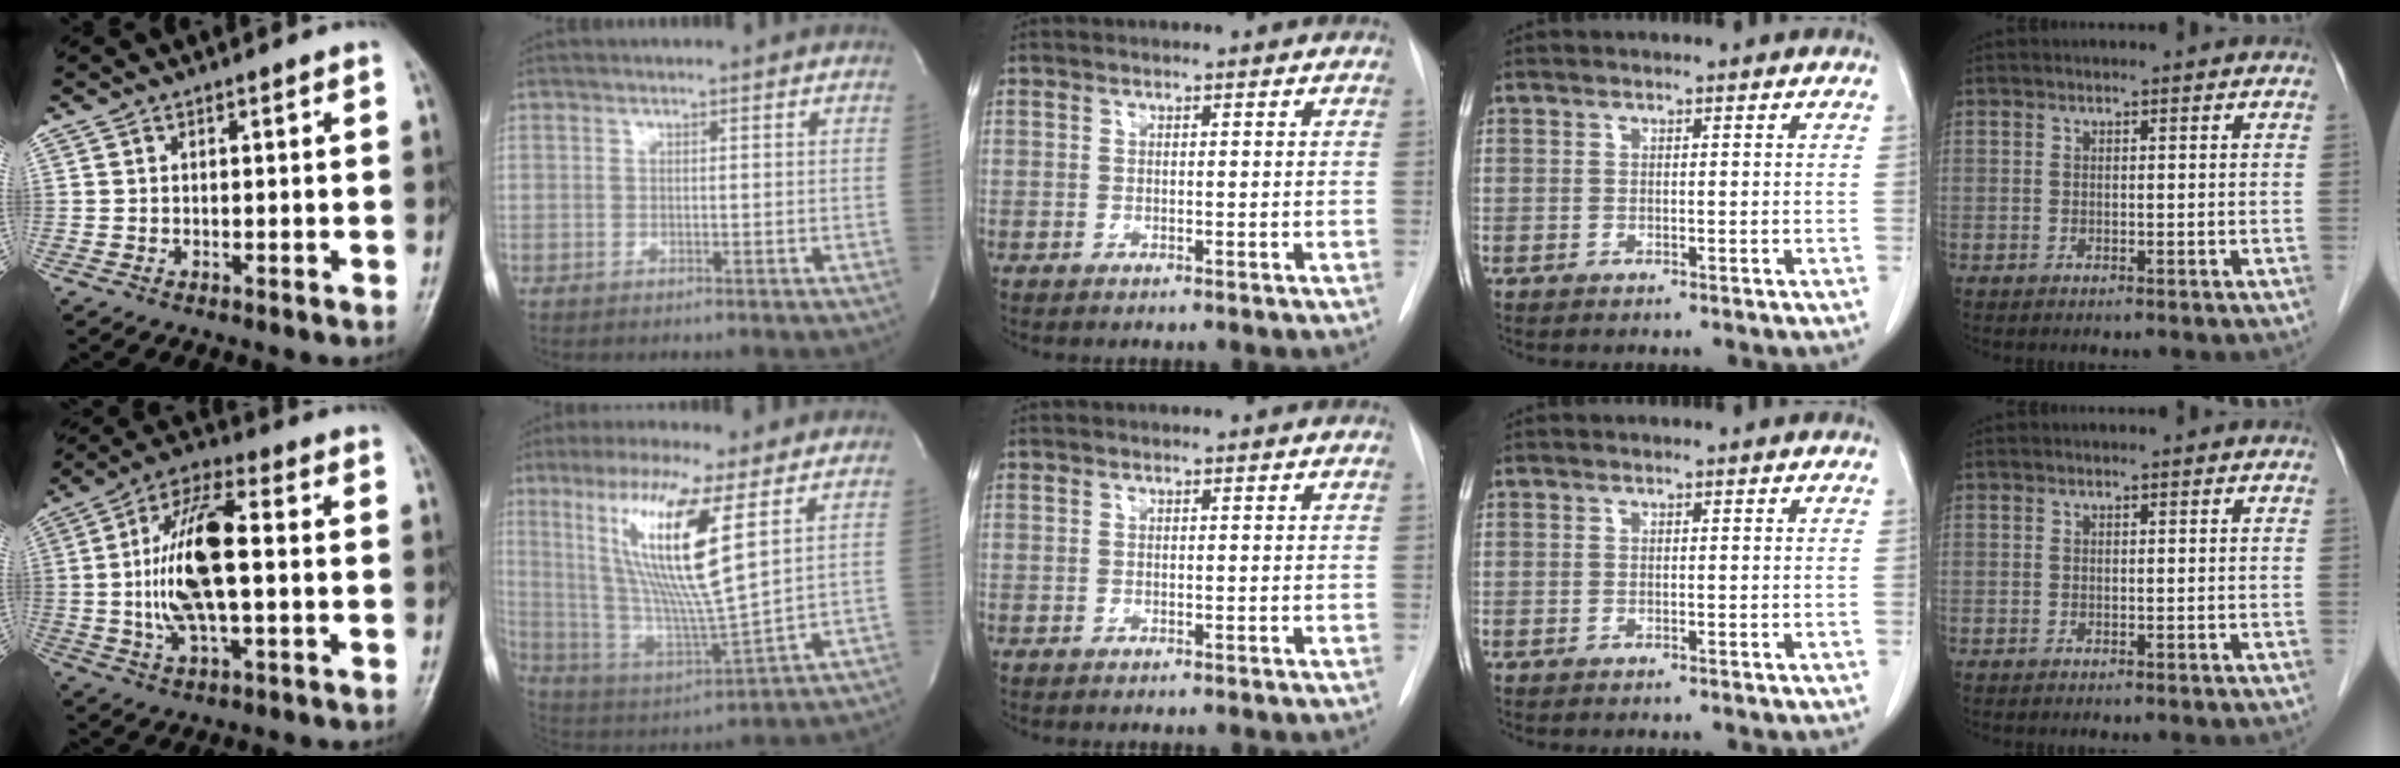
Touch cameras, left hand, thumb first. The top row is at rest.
{"thumb": {"total": 14.9, "force": [0.0, 5.9, 13.7], "torque": [-0.272, 0.016, -0.004]}, "index": {"total": 16.5, "force": [6.4, 0.3, 15.3], "torque": [-0.311, -0.019, 0.115]}}